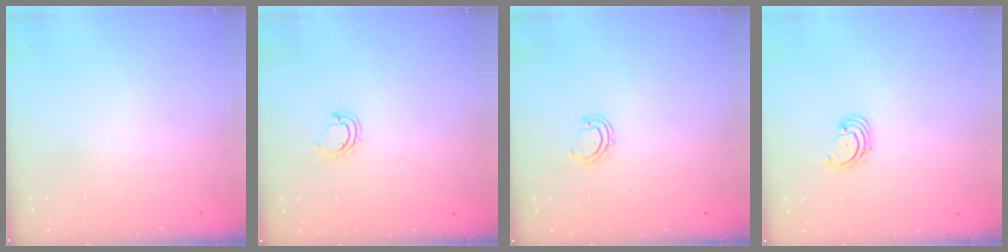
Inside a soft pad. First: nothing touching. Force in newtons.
{"total": 4.2, "press": 4.2, "slide": 0.4}
{"total": 4.8, "press": 4.5, "slide": 1.8}
{"total": 1.6, "press": 1.6, "slide": 0.2}